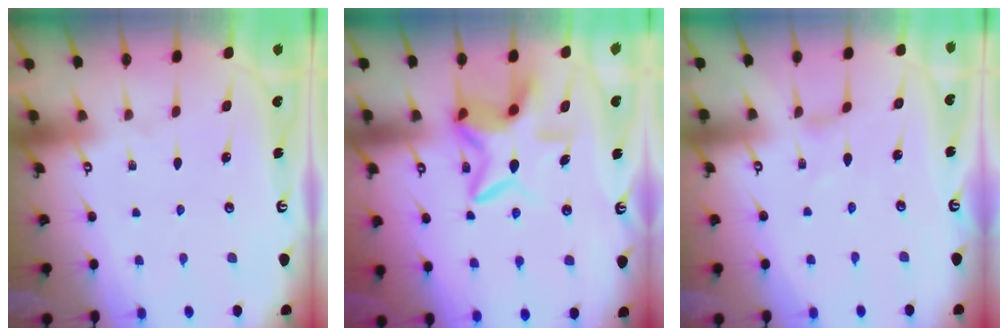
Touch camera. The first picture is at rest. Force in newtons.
{"total": 9.8, "press": 9.7, "slide": 1.6}
{"total": 0.0}